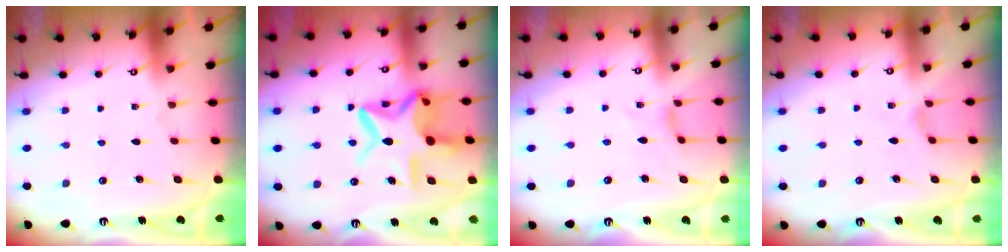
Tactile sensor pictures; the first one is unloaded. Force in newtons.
{"total": 16.3, "press": 16.2, "slide": 1.7}
{"total": 0.8, "press": 0.8, "slide": 0.3}
{"total": 0.0}